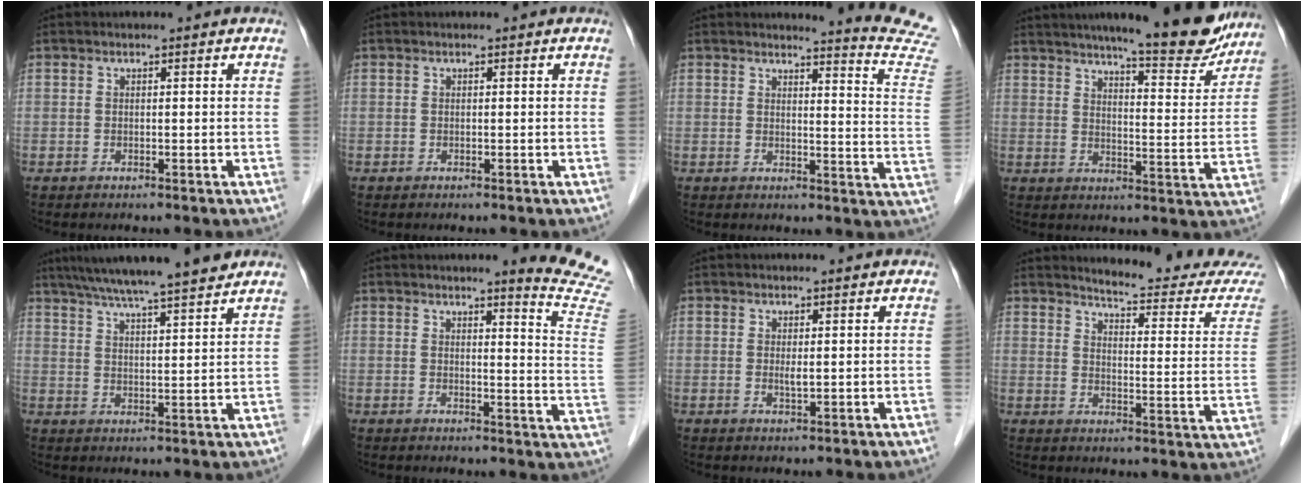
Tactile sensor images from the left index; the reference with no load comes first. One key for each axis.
{"total": 0.0}
{"total": 13.2, "fx": 13.0, "fy": -1.8, "fz": 1.2, "tx": -0.005, "ty": -0.141, "tz": 0.115}
{"total": 15.9, "fx": 13.8, "fy": 1.7, "fz": 7.8, "tx": -0.099, "ty": -0.020, "tz": 0.177}
{"total": 15.0, "fx": 12.9, "fy": 0.3, "fz": 7.7, "tx": -0.129, "ty": 0.025, "tz": 0.188}
{"total": 11.2, "fx": 10.4, "fy": -1.3, "fz": 4.1, "tx": -0.038, "ty": -0.095, "tz": 0.092}
{"total": 1.2, "fx": 0.4, "fy": 0.2, "fz": 1.1, "tx": -0.027, "ty": -0.003, "tz": 0.008}
{"total": 17.1, "fx": 16.7, "fy": 0.1, "fz": 3.8, "tx": -0.048, "ty": -0.108, "tz": 0.185}